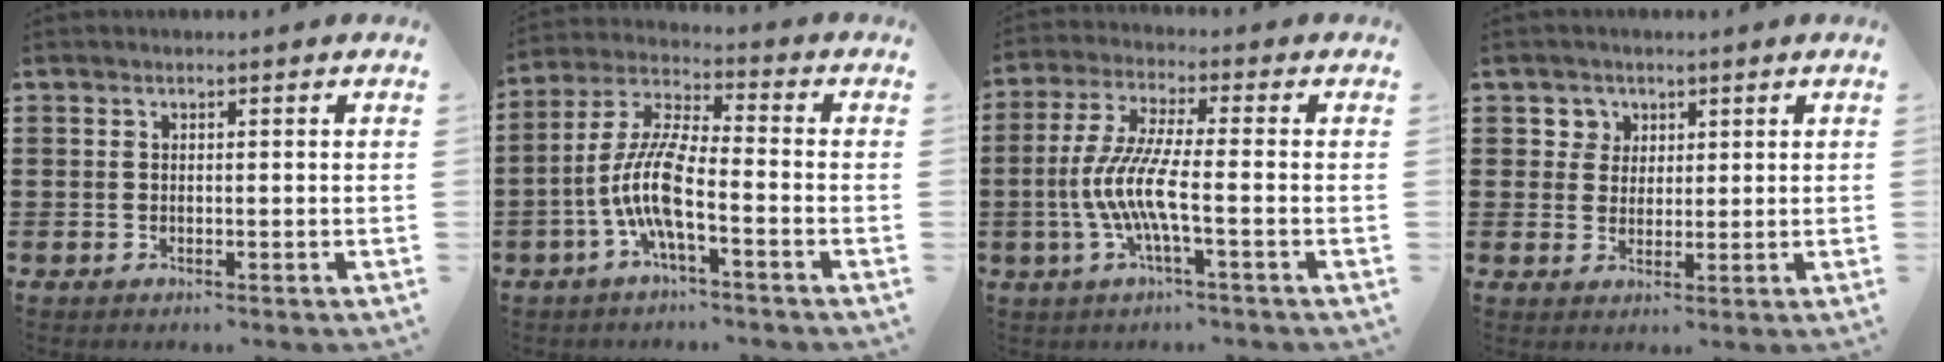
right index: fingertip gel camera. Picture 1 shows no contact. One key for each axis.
{"total": 9.3, "fx": -3.4, "fy": 2.1, "fz": 8.4, "tx": -0.203, "ty": -0.014, "tz": -0.072}
{"total": 8.2, "fx": -2.4, "fy": 1.0, "fz": 7.7, "tx": -0.181, "ty": -0.019, "tz": -0.058}
{"total": 3.1, "fx": 1.6, "fy": 2.7, "fz": 0.2, "tx": -0.019, "ty": 0.011, "tz": 0.028}